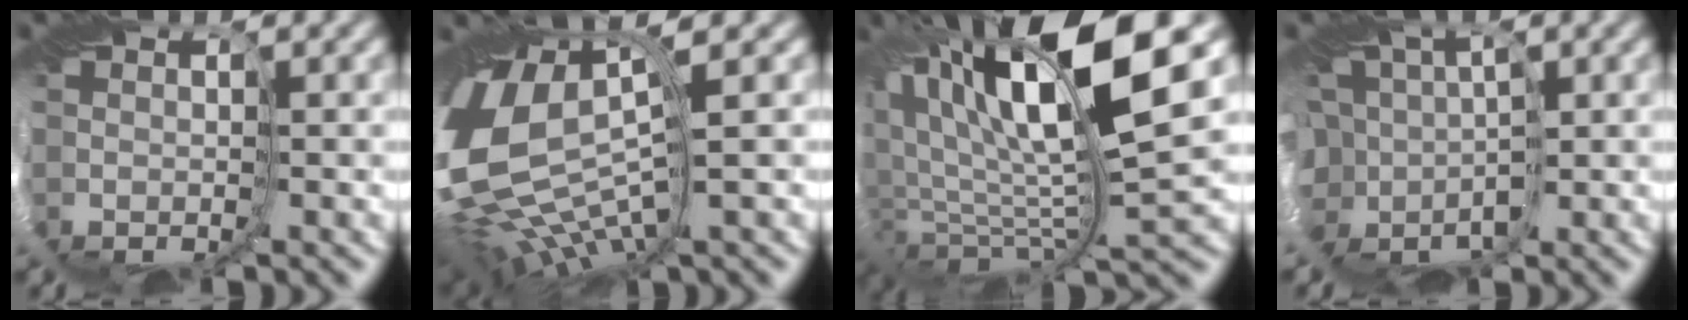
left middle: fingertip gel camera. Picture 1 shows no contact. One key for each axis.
{"total": 13.2, "fx": 0.7, "fy": 6.8, "fz": 11.3, "tx": -0.251, "ty": -0.016, "tz": 0.046}
{"total": 12.9, "fx": 4.4, "fy": 2.6, "fz": 11.8, "tx": -0.229, "ty": 0.021, "tz": 0.085}
{"total": 6.2, "fx": -0.1, "fy": 5.2, "fz": 3.3, "tx": -0.075, "ty": 0.025, "tz": -0.033}